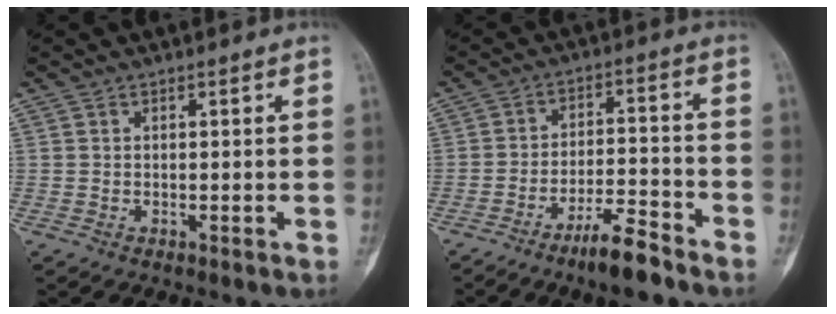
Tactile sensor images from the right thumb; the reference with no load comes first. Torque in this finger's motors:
{"motor_torque": [1.02, -0.43, 0.71, -0.77, 0.17]}